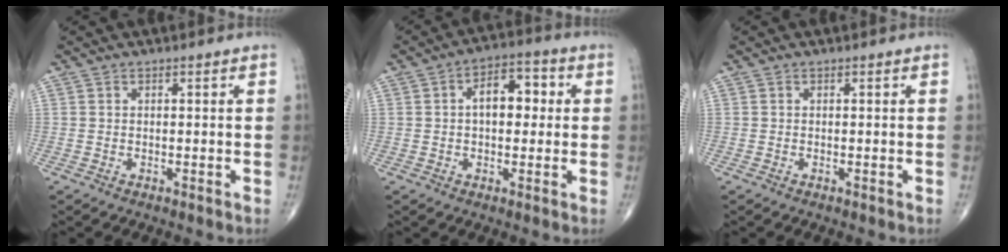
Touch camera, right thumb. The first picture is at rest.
{"total": 8.4, "force": [1.1, 5.0, 6.7], "torque": [-0.078, 0.022, 0.010]}
{"total": 0.0}